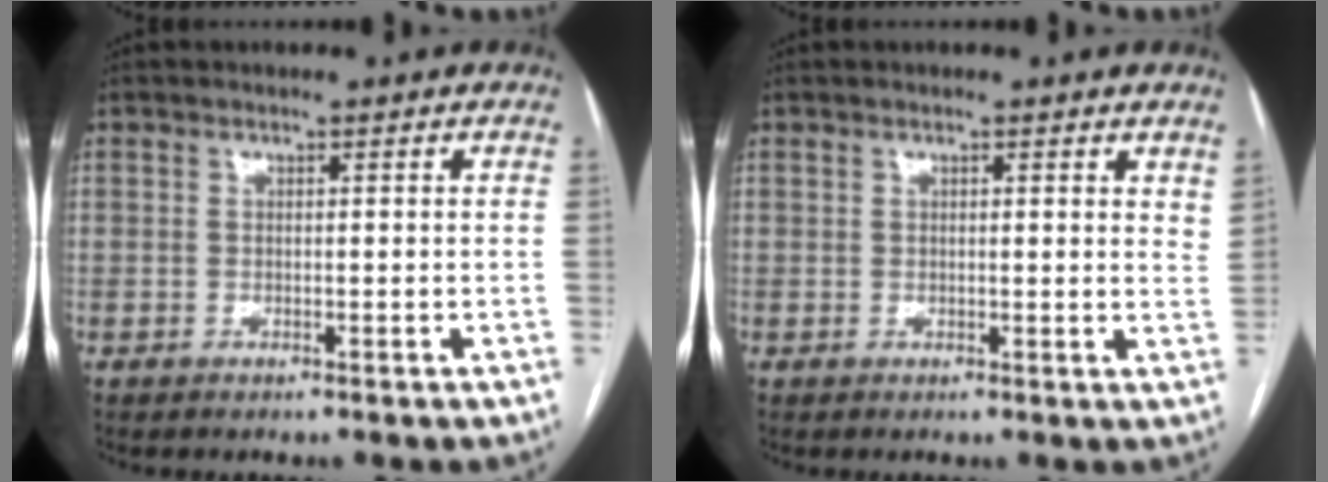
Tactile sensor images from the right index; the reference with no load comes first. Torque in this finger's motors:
{"motor_torque": [-0.03, 0.13, 0.07, -0.01]}